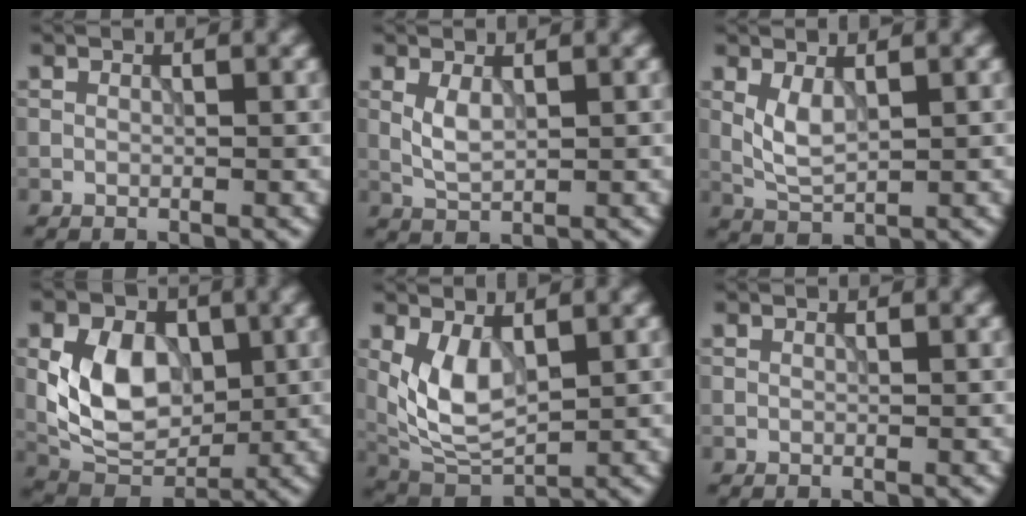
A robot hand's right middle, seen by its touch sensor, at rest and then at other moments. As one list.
[{"total": 1.9, "force": [0.4, 0.9, 1.7], "torque": [-0.043, -0.002, 0.012]}, {"total": 2.4, "force": [0.7, 1.0, 2.1], "torque": [-0.053, -0.003, 0.019]}, {"total": 7.1, "force": [0.6, 5.0, 5.0], "torque": [-0.093, -0.006, 0.006]}, {"total": 4.7, "force": [1.0, 2.4, 3.9], "torque": [-0.082, -0.007, 0.025]}, {"total": 0.0}]